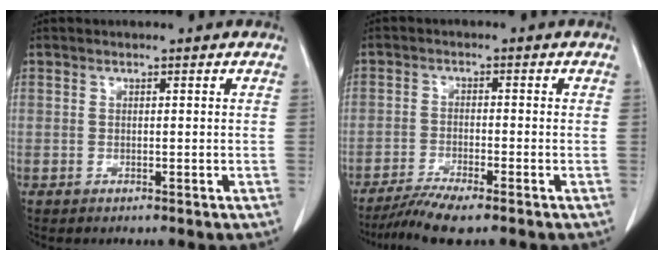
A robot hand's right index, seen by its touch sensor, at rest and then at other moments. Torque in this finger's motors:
{"motor_torque": [0.34, -0.32, 0.14, 0.04]}